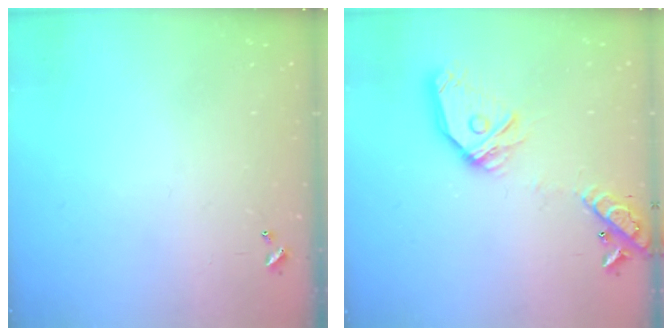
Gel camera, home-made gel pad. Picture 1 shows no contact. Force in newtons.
{"total": 17.7, "press": 17.5, "slide": 2.5}